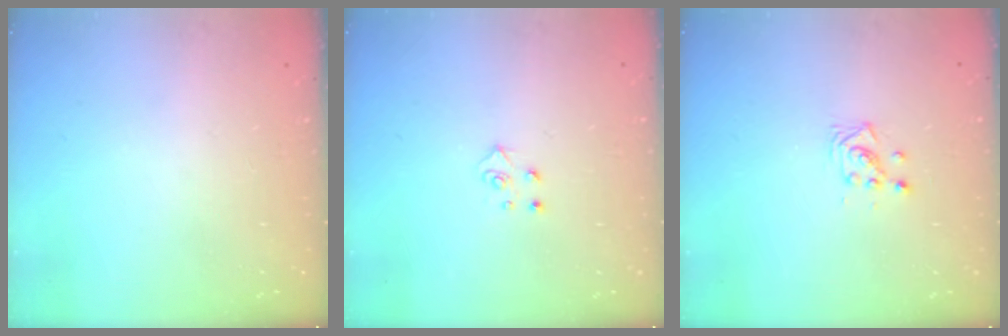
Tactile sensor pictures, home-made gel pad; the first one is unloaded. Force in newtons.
{"total": 3.9, "press": 3.9, "slide": 0.3}
{"total": 3.6, "press": 3.6, "slide": 0.0}